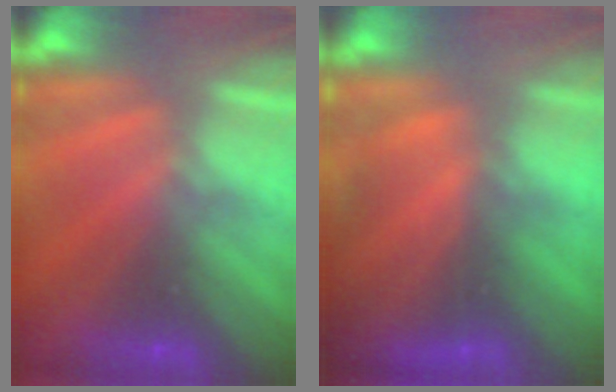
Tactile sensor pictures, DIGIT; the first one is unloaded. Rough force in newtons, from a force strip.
{"total": 8.0}